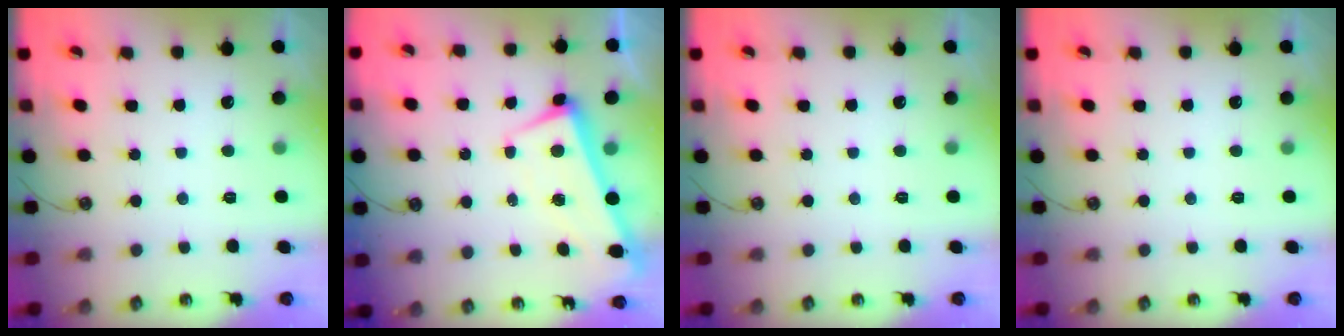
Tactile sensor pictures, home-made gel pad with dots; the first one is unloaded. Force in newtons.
{"total": 1.5, "press": 0.4, "slide": 1.5}
{"total": 0.0}
{"total": 0.0}